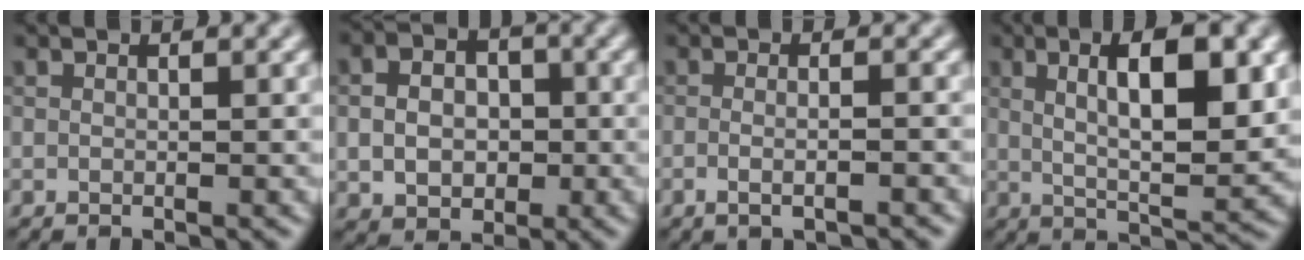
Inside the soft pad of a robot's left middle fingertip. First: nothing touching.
{"total": 4.3, "force": [-0.7, 3.3, 2.6], "torque": [-0.052, 0.001, -0.009]}
{"total": 2.1, "force": [-0.9, 0.6, 1.8], "torque": [-0.026, -0.006, -0.019]}
{"total": 8.0, "force": [1.6, 2.4, 7.5], "torque": [-0.116, 0.002, 0.032]}